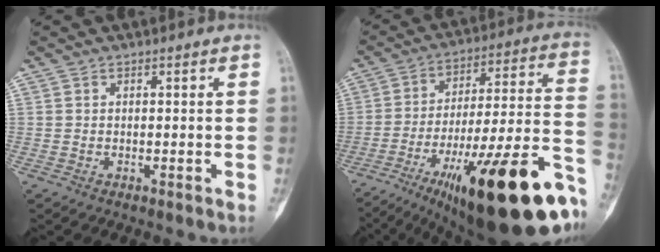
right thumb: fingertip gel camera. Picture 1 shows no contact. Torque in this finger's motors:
{"motor_torque": [3.41, 1.60, 1.98, -0.78, 0.58]}